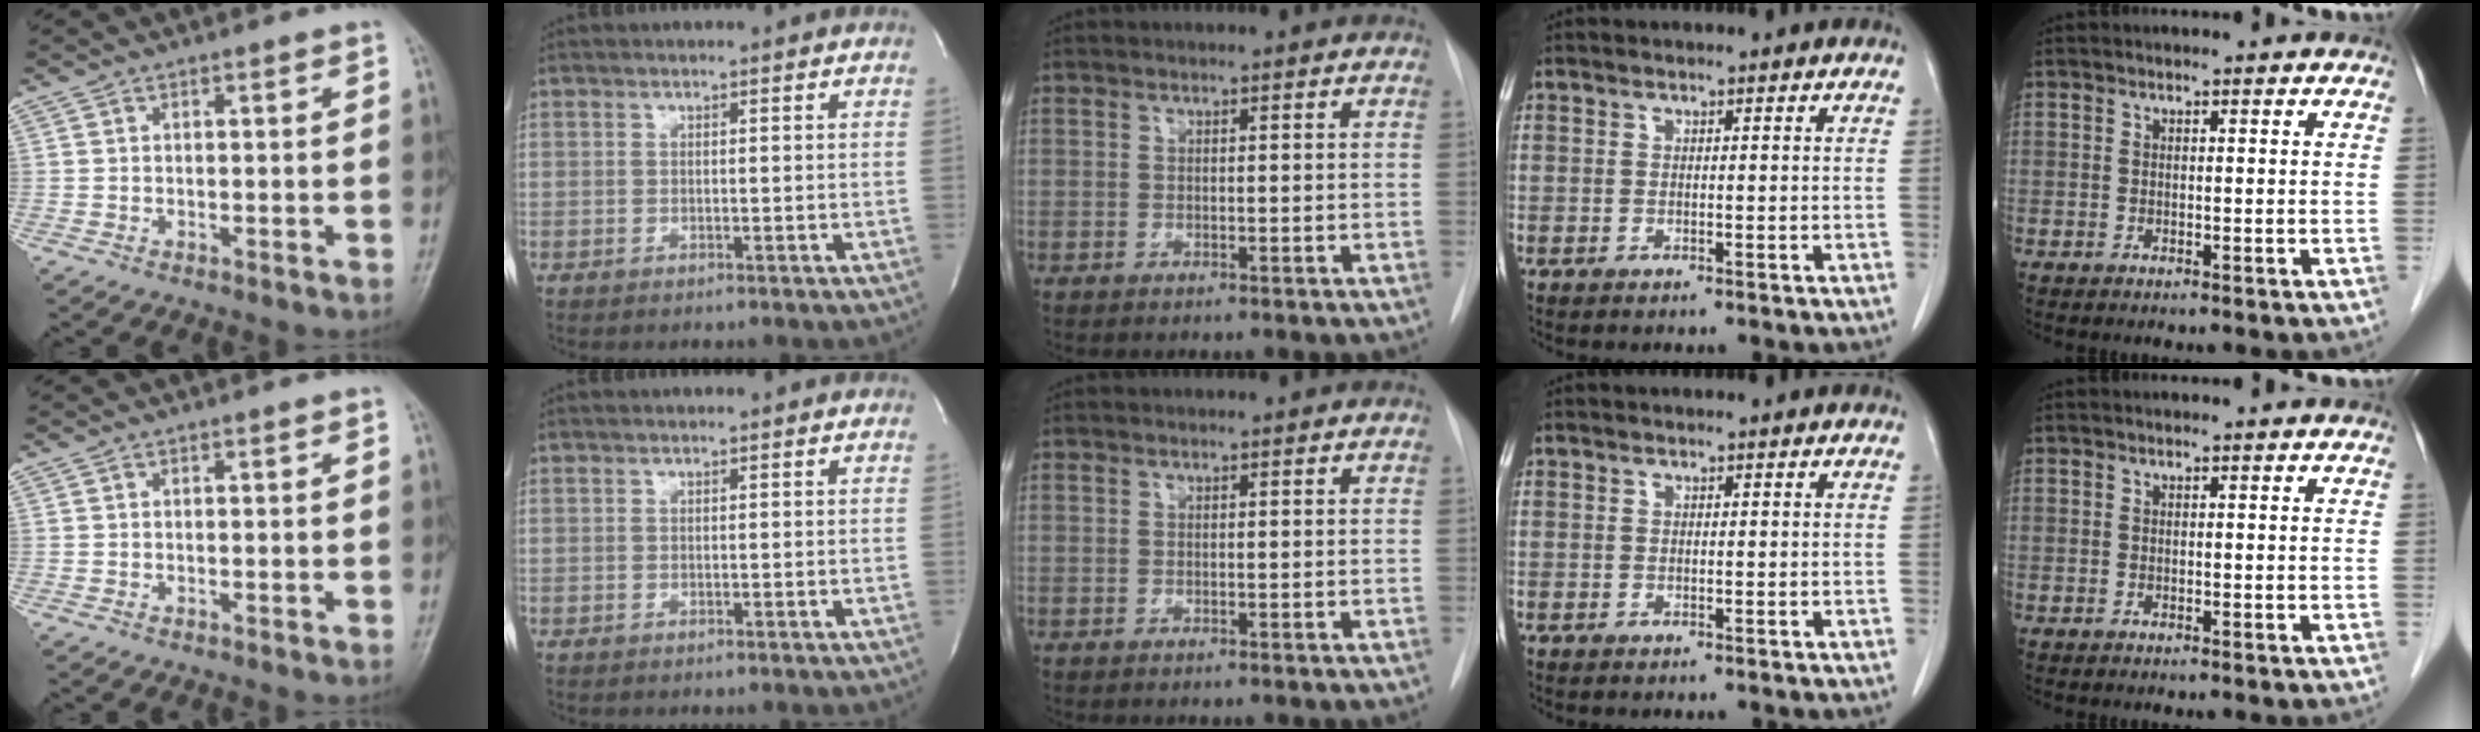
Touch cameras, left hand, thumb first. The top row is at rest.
{}